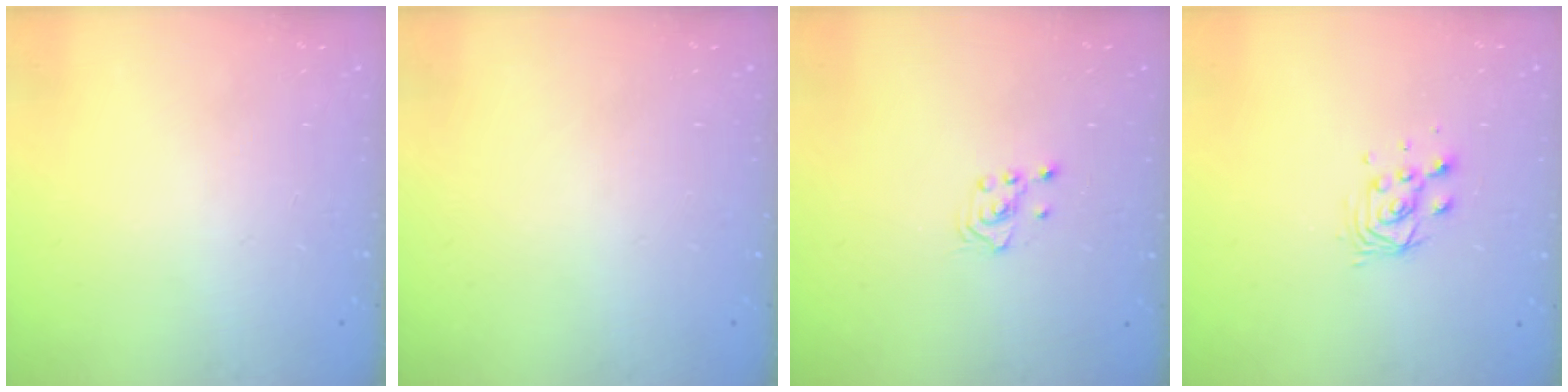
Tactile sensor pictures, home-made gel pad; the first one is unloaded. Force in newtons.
{"total": 0.0}
{"total": 2.1, "press": 2.1, "slide": 0.1}
{"total": 5.8, "press": 5.8, "slide": 0.5}